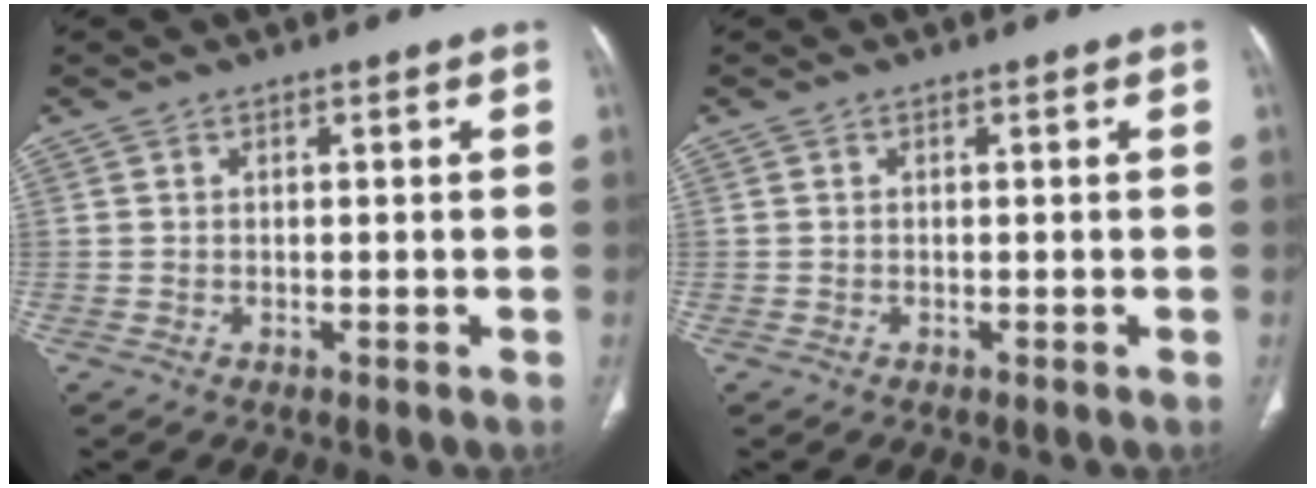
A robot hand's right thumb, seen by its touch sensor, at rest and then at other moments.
{"total": 0.0}